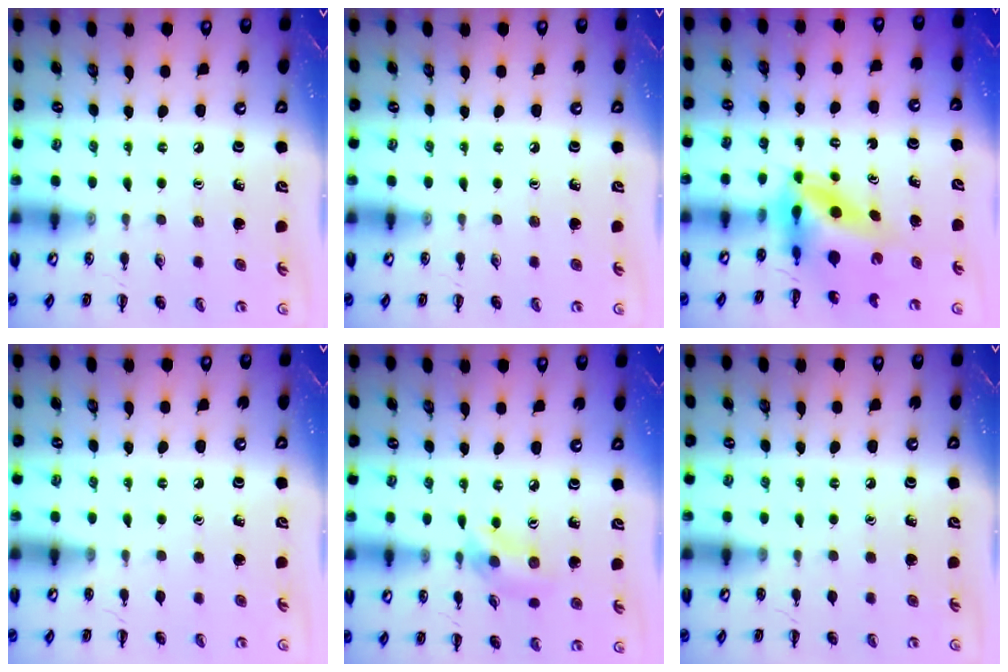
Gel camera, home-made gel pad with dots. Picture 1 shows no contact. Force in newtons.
{"total": 0.0}
{"total": 6.2, "press": 5.9, "slide": 2.1}
{"total": 0.0}
{"total": 4.7, "press": 4.7, "slide": 0.5}
{"total": 0.0}